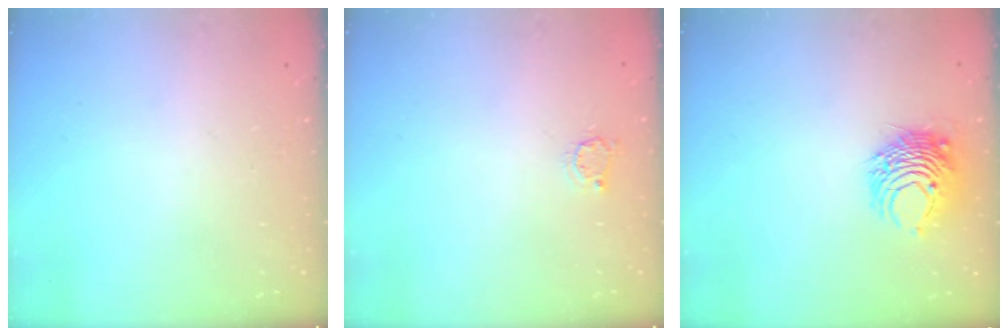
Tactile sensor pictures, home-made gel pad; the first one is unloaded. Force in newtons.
{"total": 2.7, "press": 2.7, "slide": 0.4}
{"total": 8.4, "press": 8.4, "slide": 0.3}